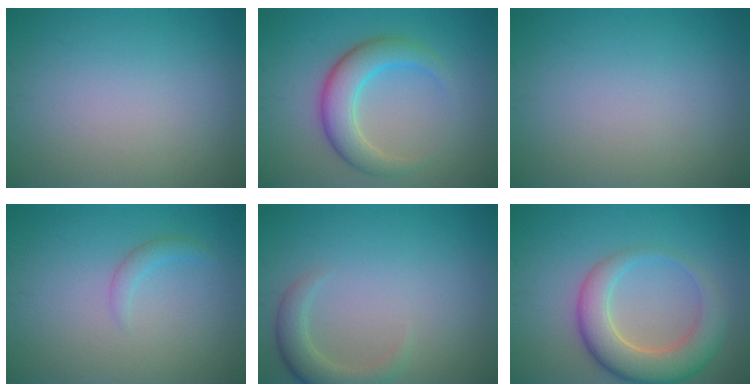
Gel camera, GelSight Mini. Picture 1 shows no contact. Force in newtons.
{"total": 4.8, "press": 4.8, "slide": 0.3}
{"total": 0.0}
{"total": 1.2, "press": 1.2, "slide": 0.1}
{"total": 2.9, "press": 2.8, "slide": 0.3}
{"total": 6.4, "press": 6.4, "slide": 0.4}